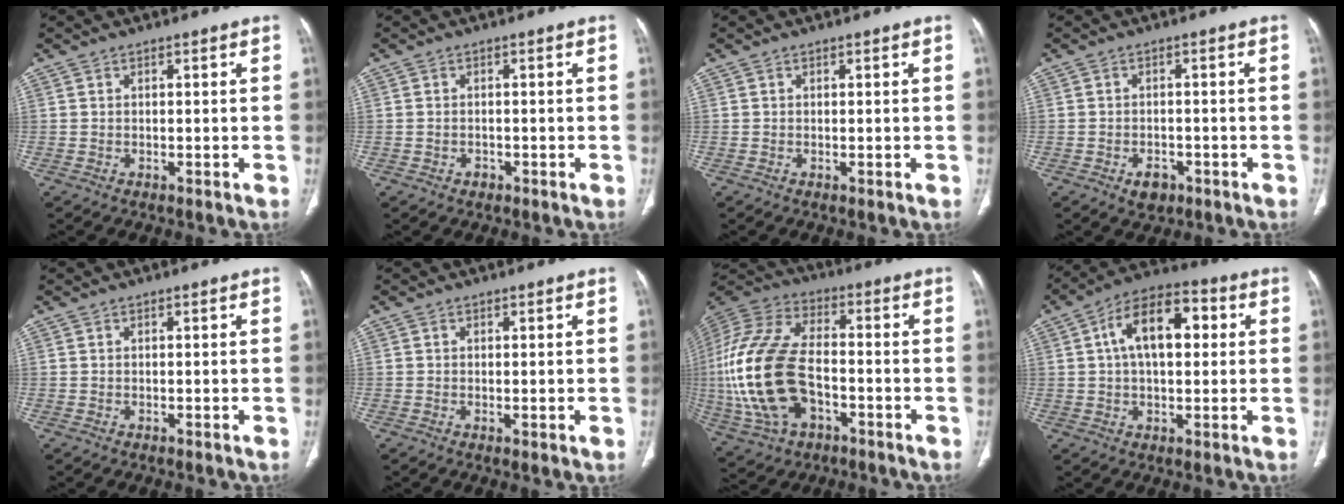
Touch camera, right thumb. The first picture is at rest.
{"total": 1.1, "force": [-0.6, 0.9, 0.4], "torque": [-0.007, 0.007, -0.005]}
{"total": 0.0}
{"total": 3.3, "force": [-1.7, 2.3, 1.7], "torque": [-0.017, 0.006, -0.019]}
{"total": 0.0}
{"total": 0.9, "force": [-0.1, 0.2, 0.9], "torque": [-0.019, -0.006, 0.001]}
{"total": 23.5, "force": [-4.2, 13.9, 18.5], "torque": [-0.419, 0.011, -0.071]}
{"total": 13.6, "force": [2.9, 7.5, 11.0], "torque": [-0.168, 0.026, 0.041]}